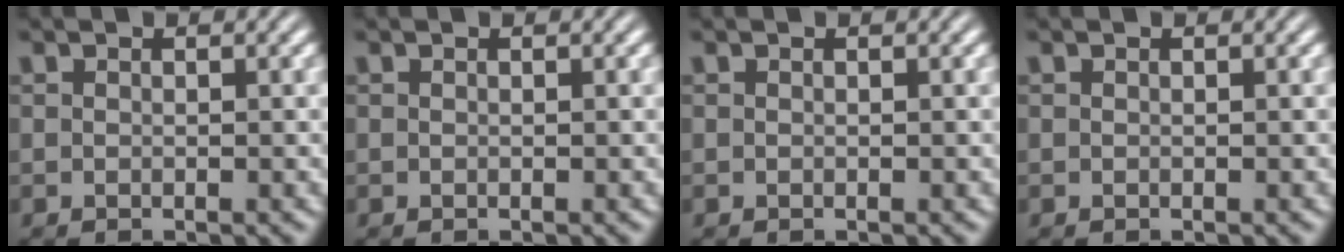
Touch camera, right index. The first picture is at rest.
{"total": 0.0}
{"total": 0.0}
{"total": 0.0}